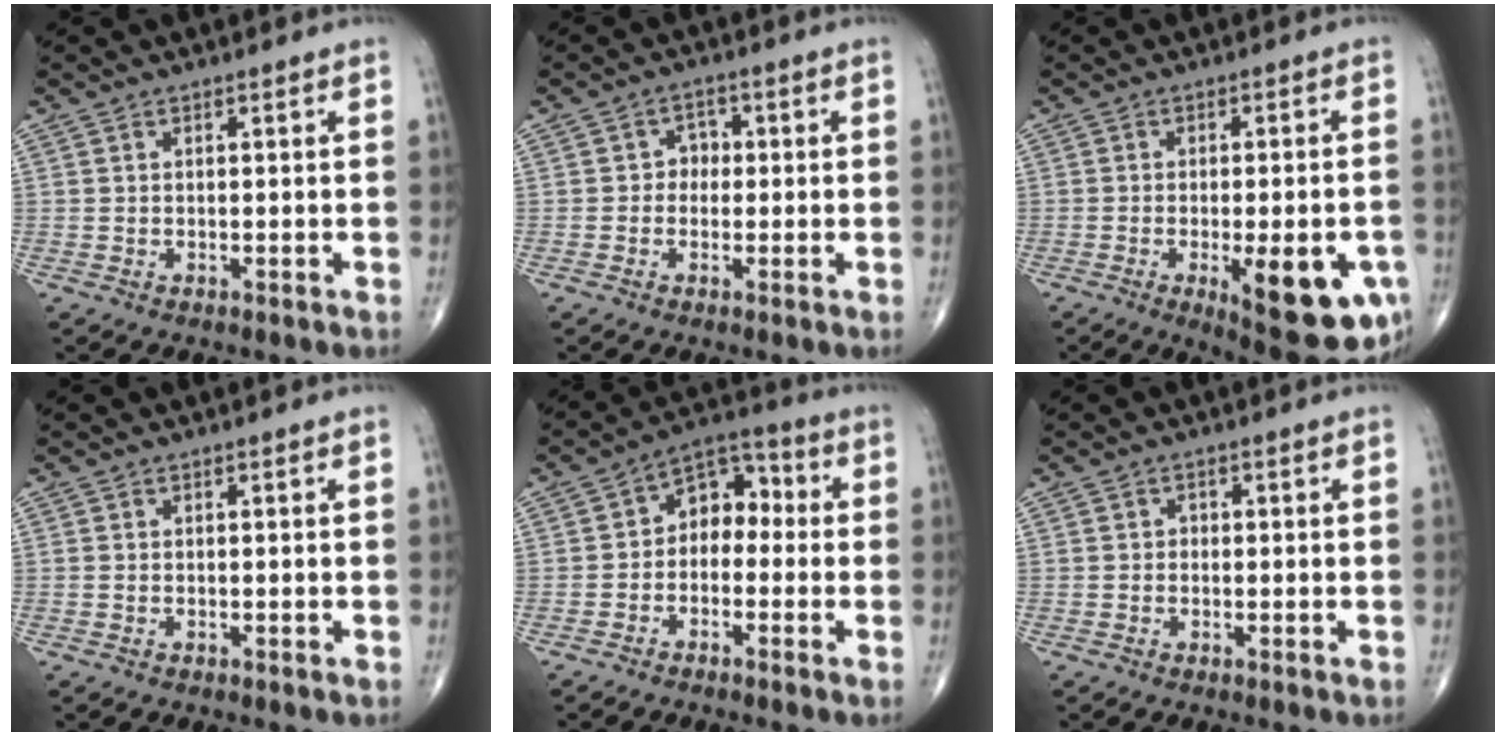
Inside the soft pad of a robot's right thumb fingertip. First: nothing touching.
{"total": 2.9, "force": [-0.2, 2.5, 1.4], "torque": [0.007, 0.011, -0.013]}
{"total": 15.9, "force": [-5.5, 5.3, 14.0], "torque": [-0.143, 0.003, -0.057]}
{"total": 0.0}
{"total": 8.0, "force": [-0.8, 5.7, 5.5], "torque": [-0.051, 0.042, -0.033]}
{"total": 0.7, "force": [-0.2, 0.6, 0.2], "torque": [0.005, 0.003, -0.009]}